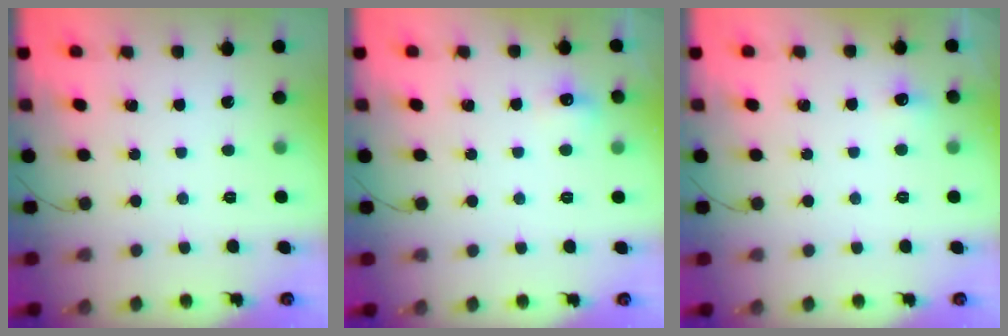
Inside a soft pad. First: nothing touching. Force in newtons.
{"total": 5.7, "press": 5.4, "slide": 1.7}
{"total": 4.2, "press": 4.0, "slide": 1.1}